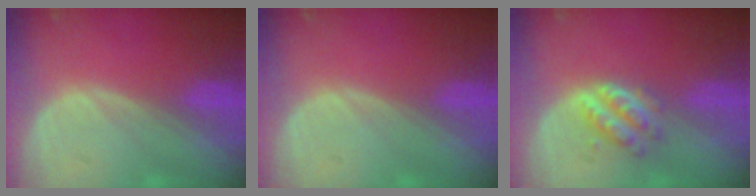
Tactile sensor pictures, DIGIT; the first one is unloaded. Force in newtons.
{"total": 0.0}
{"total": 4.9, "press": 4.4, "slide": 2.2}